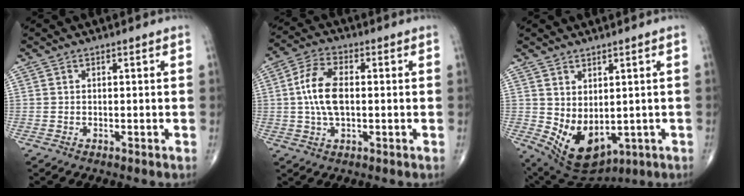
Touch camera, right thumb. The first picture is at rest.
{"total": 9.1, "force": [0.3, 4.6, 7.8], "torque": [-0.160, 0.012, 0.002]}
{"total": 10.5, "force": [-0.4, 6.3, 8.4], "torque": [-0.128, -0.014, 0.028]}